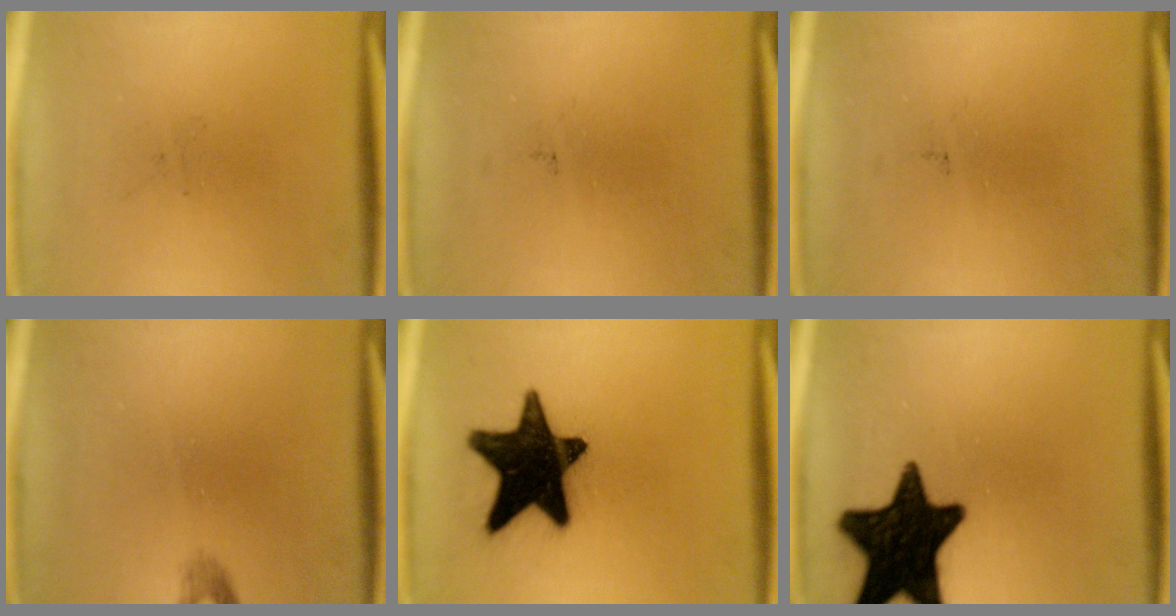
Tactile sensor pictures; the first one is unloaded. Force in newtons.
{"total": 0.0}
{"total": 0.0}
{"total": 1.0}
{"total": 19.3}
{"total": 18.4}